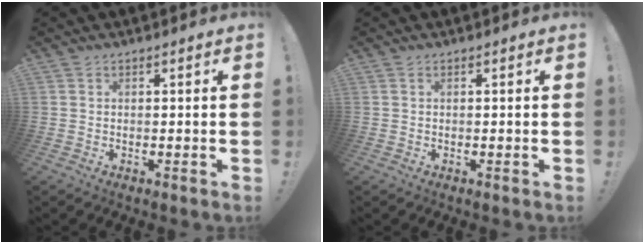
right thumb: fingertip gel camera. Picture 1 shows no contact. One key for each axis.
{"total": 0.0}